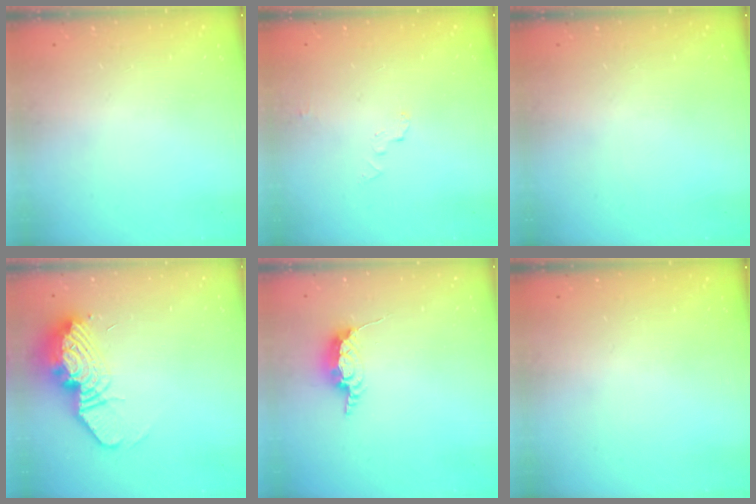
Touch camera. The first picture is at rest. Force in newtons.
{"total": 2.8, "press": 2.8, "slide": 0.2}
{"total": 0.0}
{"total": 16.9, "press": 16.7, "slide": 2.9}
{"total": 7.1, "press": 7.1, "slide": 0.5}
{"total": 0.0}